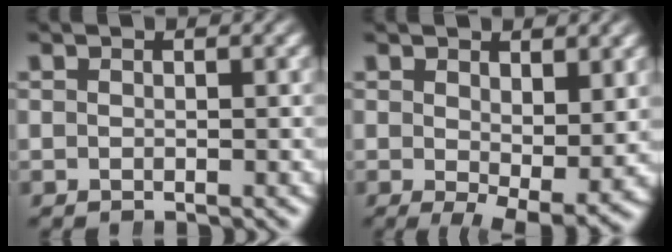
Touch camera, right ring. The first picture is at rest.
{"total": 4.1, "force": [-1.5, 1.7, 3.5], "torque": [-0.051, -0.043, -0.005]}